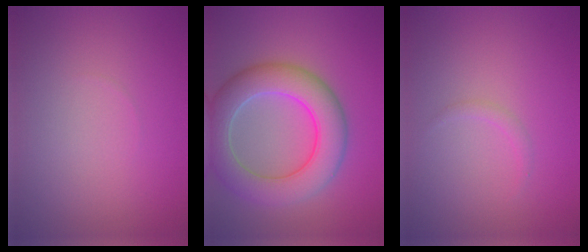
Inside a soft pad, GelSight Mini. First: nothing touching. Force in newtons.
{"total": 7.5, "press": 7.5, "slide": 0.3}
{"total": 0.7, "press": 0.7, "slide": 0.1}